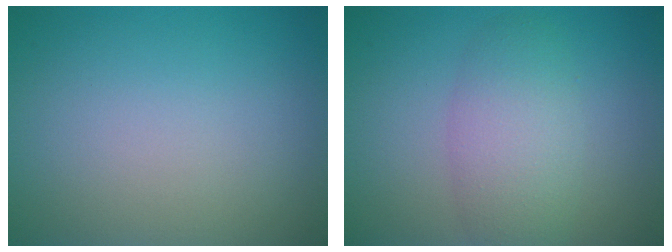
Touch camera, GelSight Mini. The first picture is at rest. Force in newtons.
{"total": 4.2, "press": 4.2, "slide": 0.2}